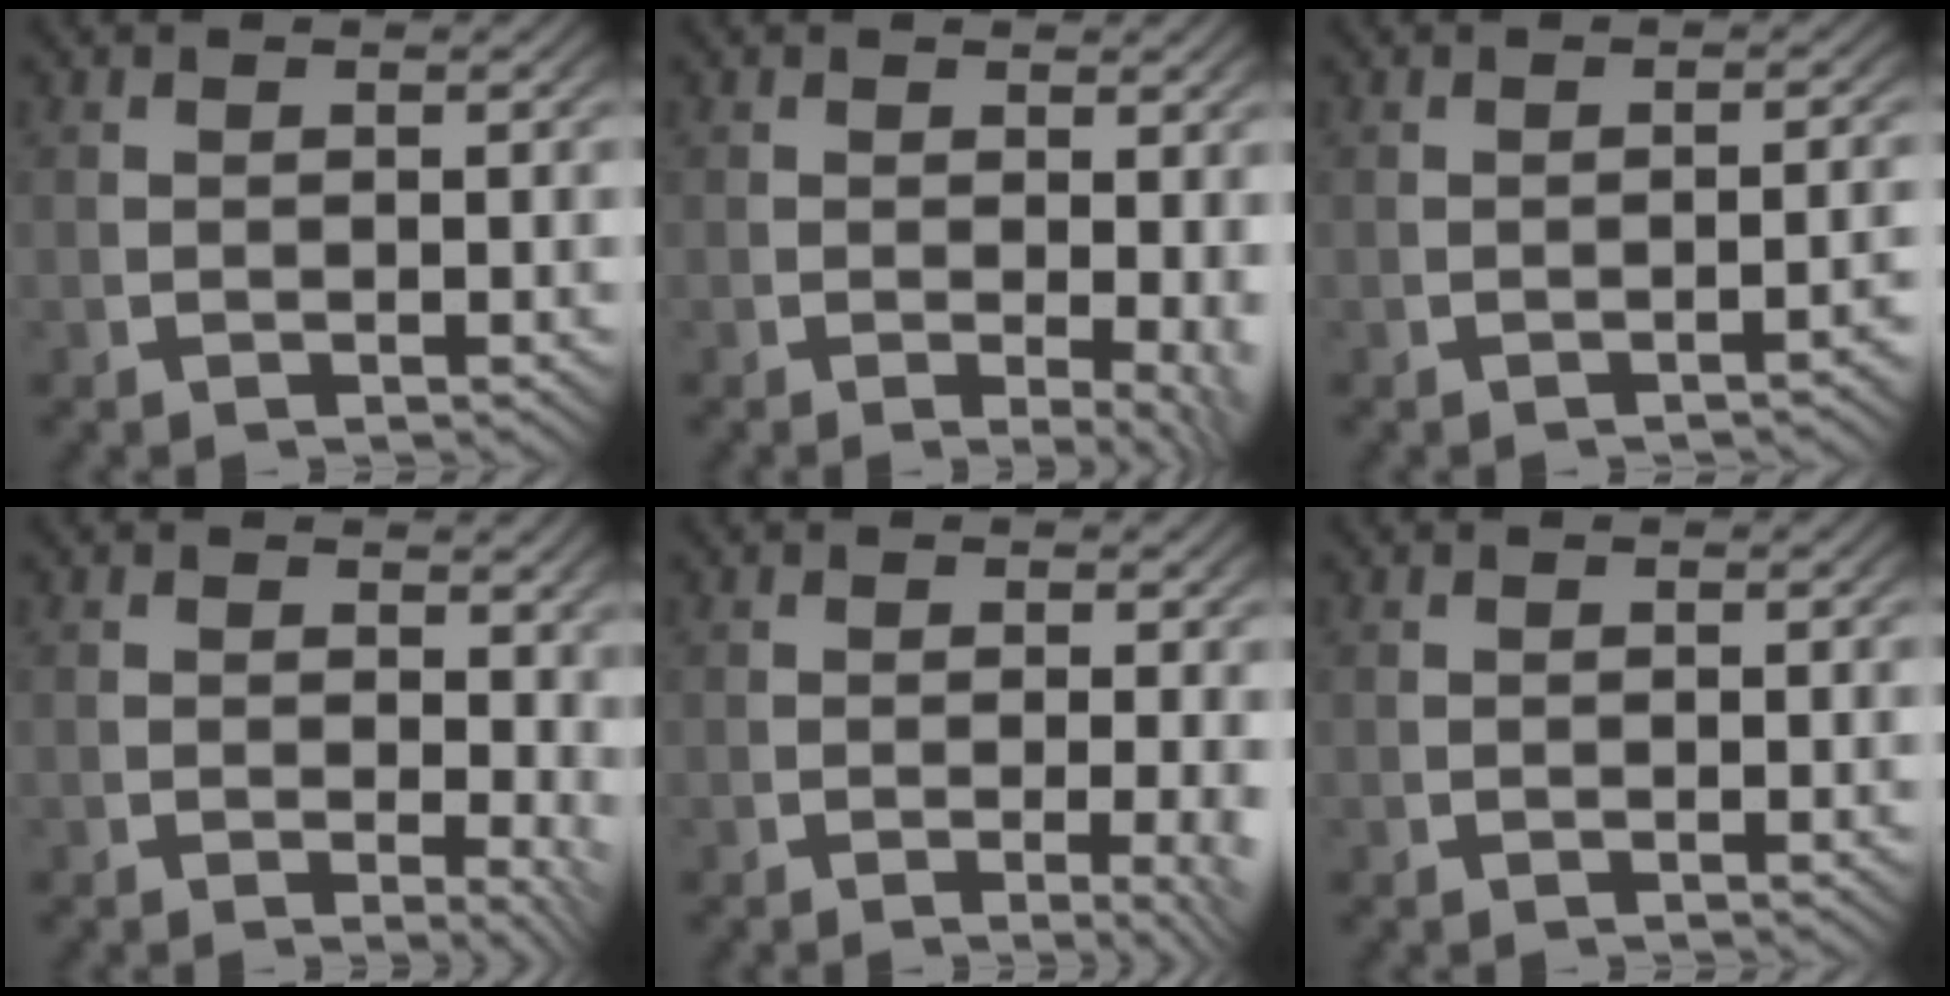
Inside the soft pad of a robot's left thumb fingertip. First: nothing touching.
{"total": 3.0, "force": [-0.3, 1.4, 2.7], "torque": [-0.033, -0.021, 0.003]}
{"total": 1.8, "force": [-1.3, 0.2, 1.2], "torque": [-0.020, 0.002, -0.017]}
{"total": 3.0, "force": [0.8, 1.8, 2.3], "torque": [-0.016, -0.014, 0.015]}
{"total": 2.8, "force": [-0.7, 0.9, 2.6], "torque": [-0.039, -0.011, -0.008]}
{"total": 0.0}